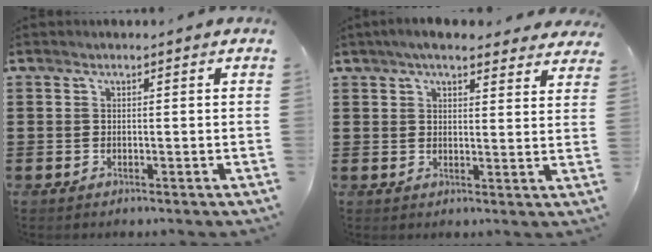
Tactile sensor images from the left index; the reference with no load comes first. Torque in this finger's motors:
{"motor_torque": [2.14, 0.00, 0.43, 0.16]}